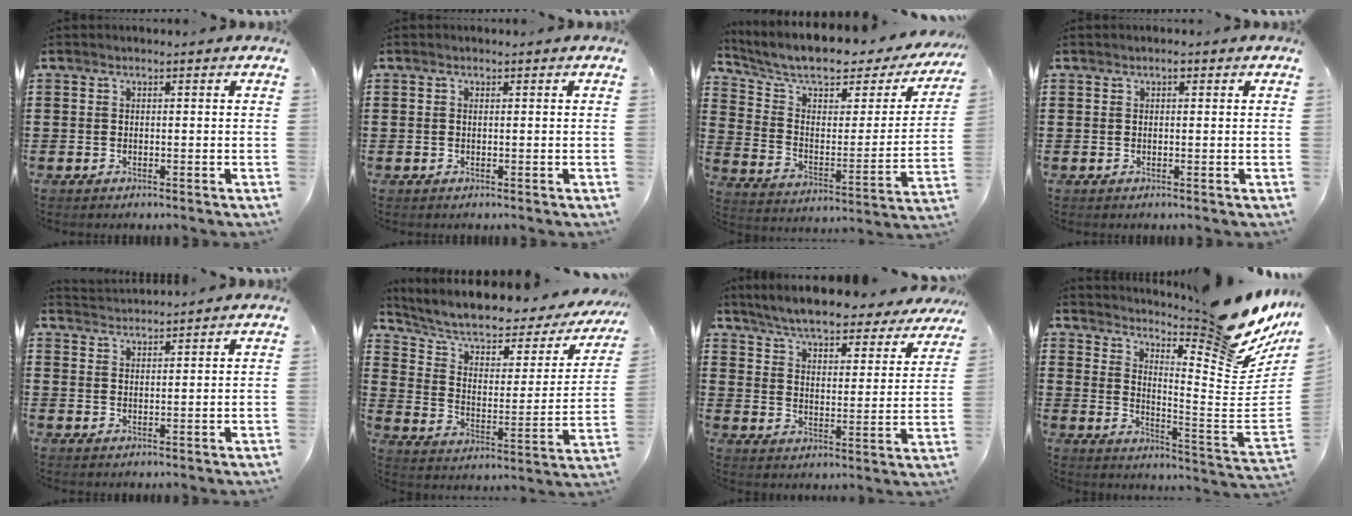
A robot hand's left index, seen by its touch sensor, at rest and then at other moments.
{"total": 0.0}
{"total": 8.5, "force": [6.9, 2.4, 4.3], "torque": [-0.108, -0.045, 0.114]}
{"total": 0.8, "force": [0.3, 0.5, 0.6], "torque": [-0.004, 0.001, 0.003]}
{"total": 2.3, "force": [2.2, -0.3, -0.4], "torque": [0.002, -0.004, 0.044]}
{"total": 7.3, "force": [5.7, 2.4, 4.0], "torque": [-0.098, -0.042, 0.092]}
{"total": 6.2, "force": [6.0, 0.2, 1.7], "torque": [-0.062, -0.040, 0.102]}
{"total": 11.3, "force": [9.5, 0.8, 6.1], "torque": [-0.098, -0.095, 0.149]}